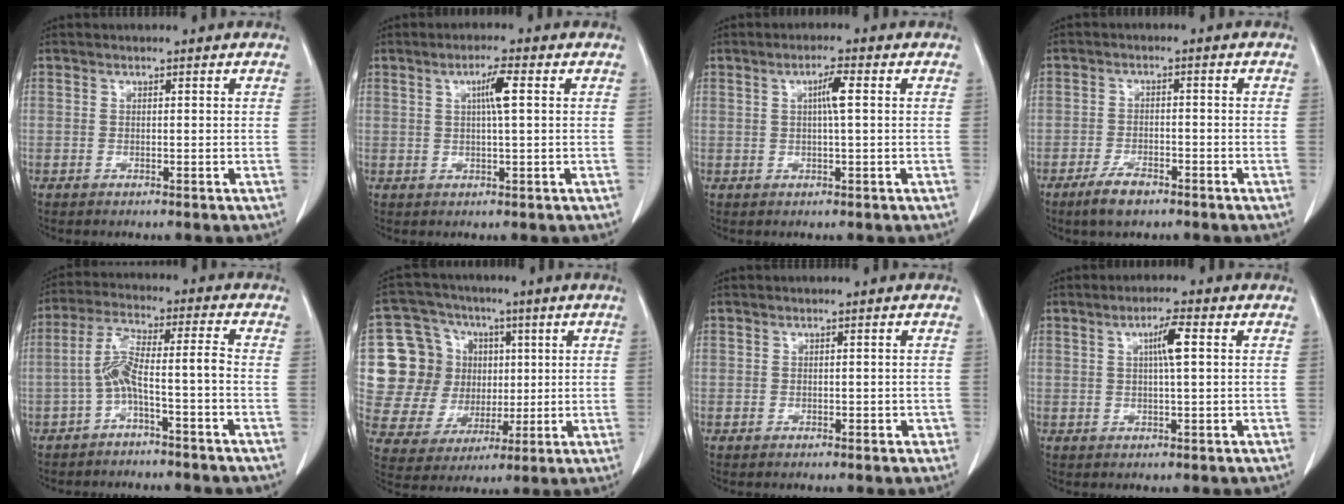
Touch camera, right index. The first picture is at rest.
{"total": 3.7, "force": [0.9, 0.0, 3.6], "torque": [-0.062, 0.003, 0.015]}
{"total": 3.1, "force": [0.6, 0.0, 3.0], "torque": [-0.053, 0.003, 0.009]}
{"total": 4.4, "force": [-3.2, 1.4, 2.7], "torque": [-0.056, -0.001, -0.054]}
{"total": 6.8, "force": [-2.7, 0.2, 6.3], "torque": [-0.123, 0.032, -0.050]}
{"total": 14.0, "force": [2.6, 12.5, 5.9], "torque": [-0.126, 0.048, 0.062]}
{"total": 0.9, "force": [-0.2, 0.6, 0.5], "torque": [-0.004, 0.006, -0.002]}
{"total": 3.9, "force": [1.0, 0.2, 3.8], "torque": [-0.065, 0.004, 0.015]}